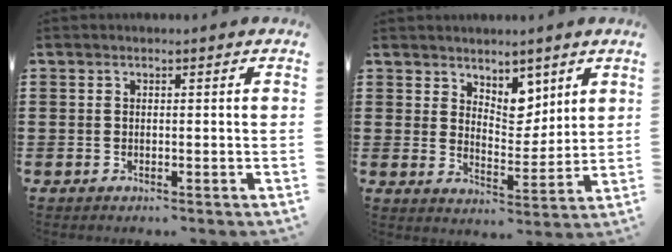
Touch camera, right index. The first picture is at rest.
{"total": 5.7, "force": [4.3, 3.1, 1.9], "torque": [-0.038, -0.013, 0.076]}